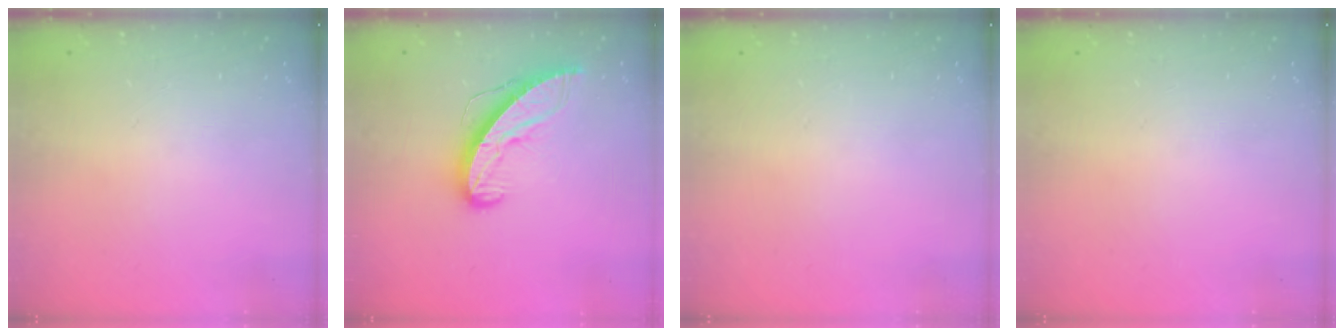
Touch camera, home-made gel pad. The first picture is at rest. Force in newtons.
{"total": 10.6, "press": 10.6, "slide": 0.8}
{"total": 0.0}
{"total": 0.0}